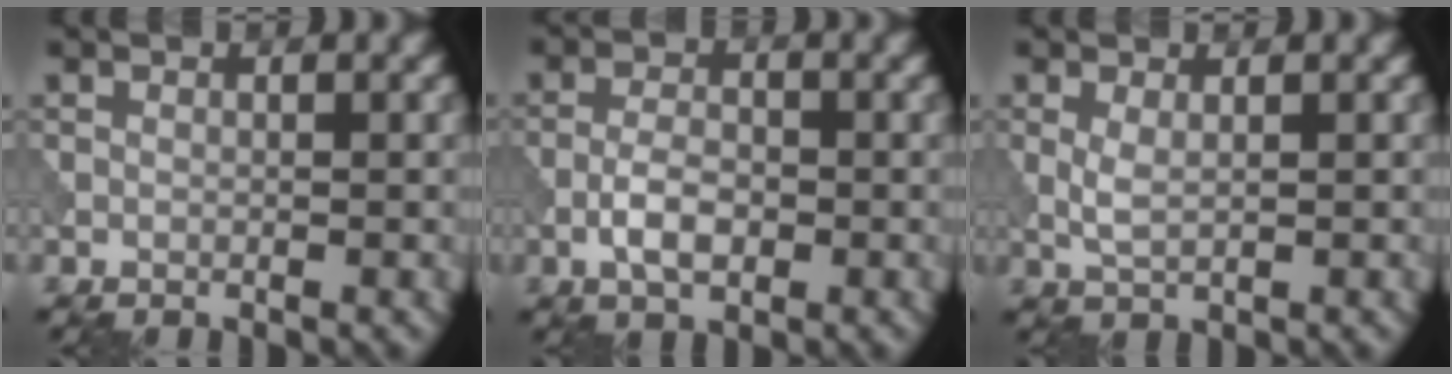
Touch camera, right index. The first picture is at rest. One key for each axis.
{"total": 3.3, "fx": -1.1, "fy": 1.6, "fz": 2.6, "tx": -0.050, "ty": 0.003, "tz": -0.026}
{"total": 1.7, "fx": 0.3, "fy": 0.6, "fz": 1.5, "tx": -0.040, "ty": 0.000, "tz": 0.008}